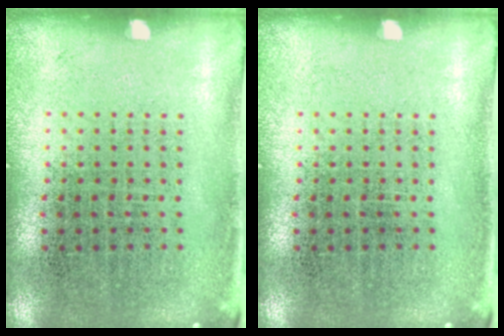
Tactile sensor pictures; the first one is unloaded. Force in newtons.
{"total": 0.0}